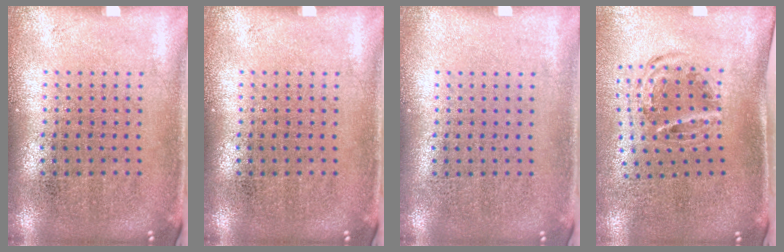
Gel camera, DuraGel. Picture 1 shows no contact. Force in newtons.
{"total": 0.0}
{"total": 0.0}
{"total": 1.1, "press": 1.0, "slide": 0.5}